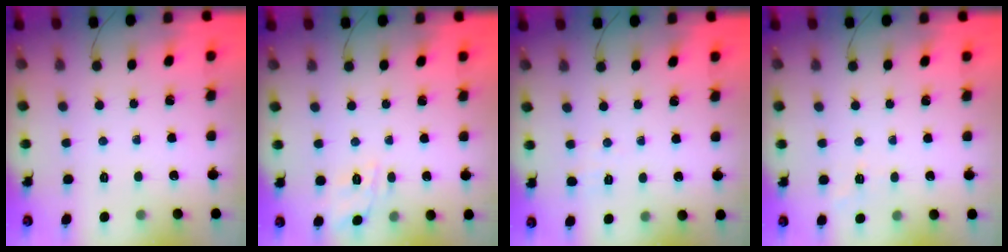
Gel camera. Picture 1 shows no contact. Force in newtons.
{"total": 9.2, "press": 9.1, "slide": 1.7}
{"total": 1.3, "press": 0.5, "slide": 1.3}
{"total": 4.4, "press": 4.0, "slide": 1.8}